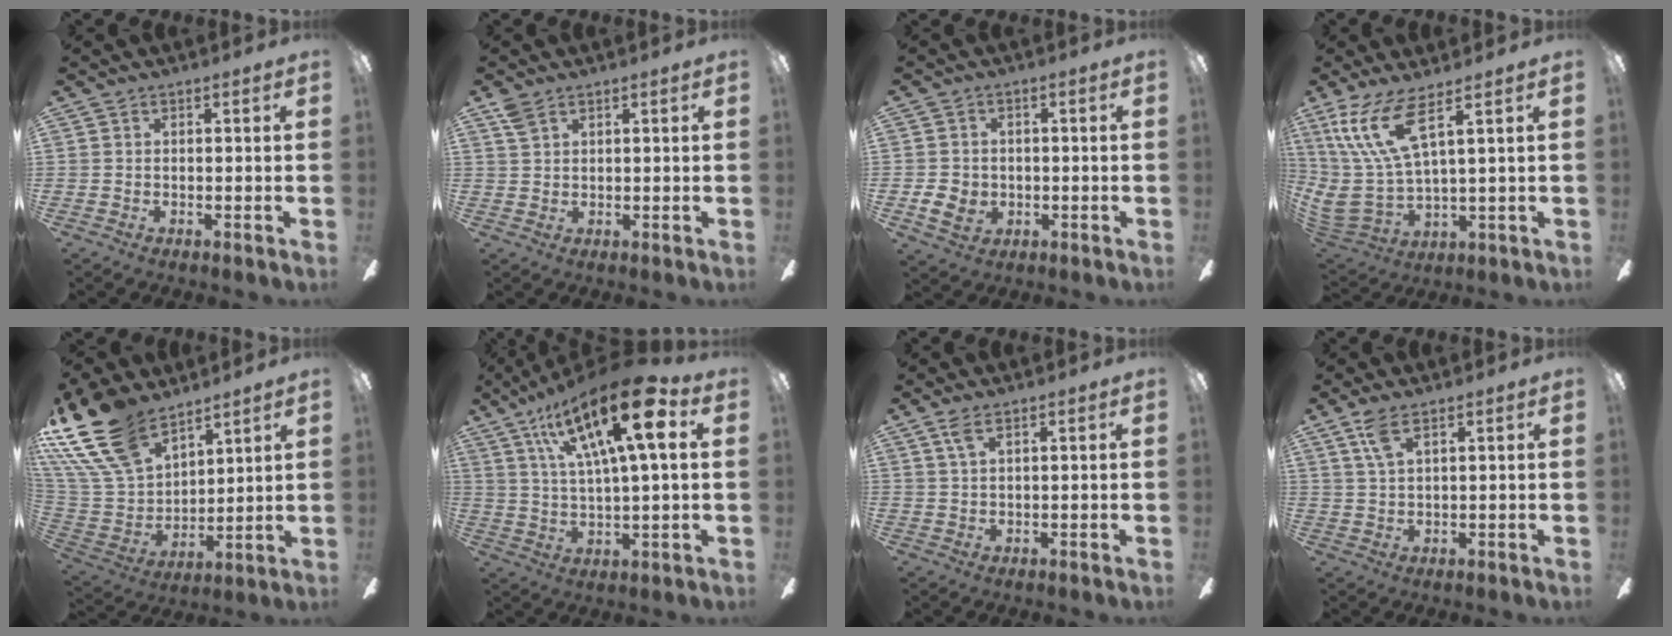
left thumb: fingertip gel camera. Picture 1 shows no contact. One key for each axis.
{"total": 3.1, "fx": 2.1, "fy": 1.7, "fz": 1.4, "tx": -0.034, "ty": -0.001, "tz": 0.041}
{"total": 5.6, "fx": -1.2, "fy": 4.9, "fz": 2.6, "tx": -0.043, "ty": 0.004, "tz": -0.023}
{"total": 17.0, "fx": 9.1, "fy": 5.9, "fz": 13.2, "tx": -0.306, "ty": -0.039, "tz": 0.156}
{"total": 22.8, "fx": 15.7, "fy": 12.0, "fz": 11.4, "tx": -0.271, "ty": -0.090, "tz": 0.290}
{"total": 21.9, "fx": 9.9, "fy": 6.3, "fz": 18.5, "tx": -0.325, "ty": -0.036, "tz": 0.148}
{"total": 3.4, "fx": 2.0, "fy": 1.3, "fz": 2.4, "tx": -0.054, "ty": 0.004, "tz": 0.036}
{"total": 5.2, "fx": 3.2, "fy": 1.9, "fz": 3.7, "tx": -0.083, "ty": 0.001, "tz": 0.058}